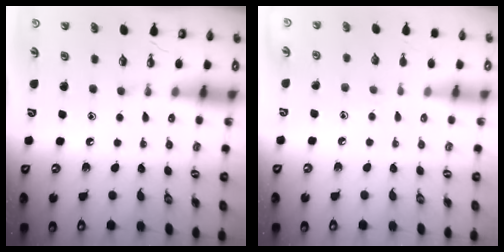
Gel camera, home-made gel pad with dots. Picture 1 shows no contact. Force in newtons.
{"total": 3.8, "press": 3.8, "slide": 0.4}